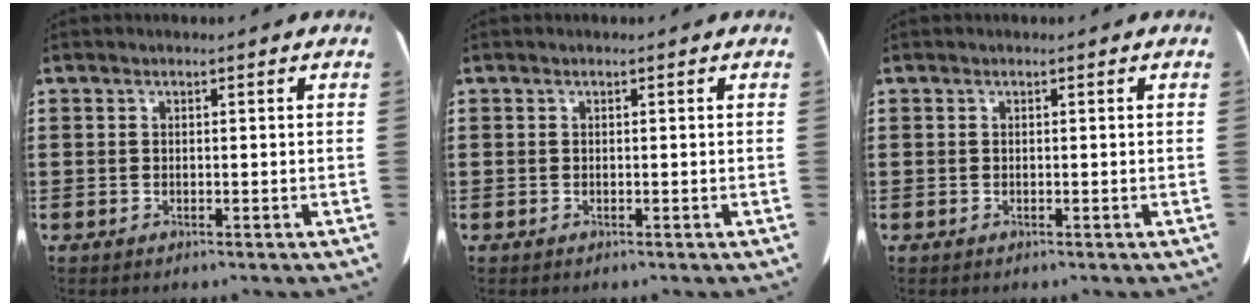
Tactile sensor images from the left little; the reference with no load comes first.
{"total": 0.0}
{"total": 0.0}